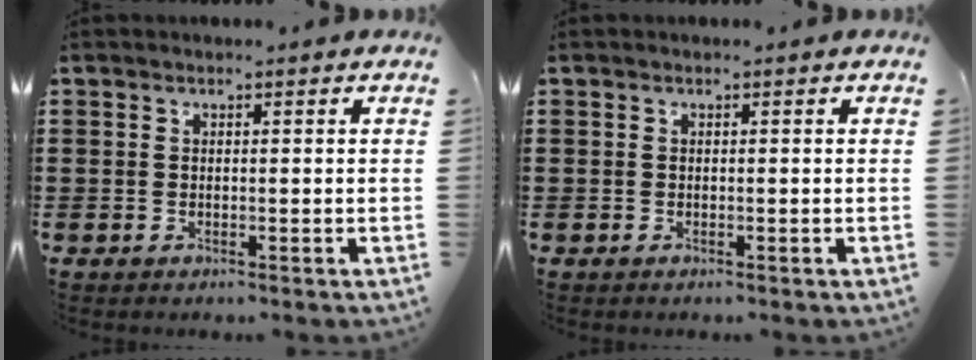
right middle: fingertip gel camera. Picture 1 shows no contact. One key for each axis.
{"total": 0.0}